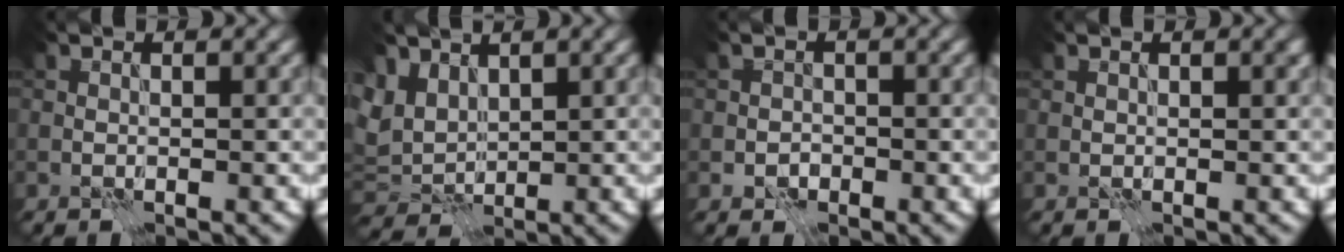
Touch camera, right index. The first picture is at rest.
{"total": 3.4, "force": [2.2, 2.3, 1.3], "torque": [-0.035, 0.003, 0.039]}
{"total": 1.5, "force": [-0.7, 1.2, 0.5], "torque": [-0.005, -0.001, -0.014]}
{"total": 0.7, "force": [0.5, 0.2, 0.4], "torque": [-0.005, 0.000, 0.009]}